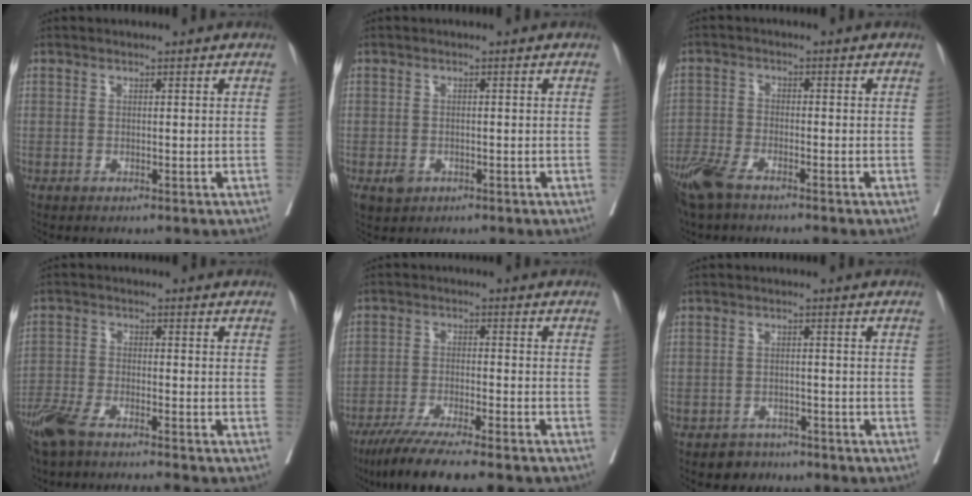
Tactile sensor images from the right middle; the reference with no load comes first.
{"total": 2.0, "force": [-0.9, 1.6, 0.9], "torque": [-0.013, 0.001, -0.006]}
{"total": 7.6, "force": [-5.9, 1.7, 4.4], "torque": [-0.092, -0.018, -0.115]}
{"total": 9.4, "force": [-7.9, 0.6, 5.0], "torque": [-0.091, -0.021, -0.142]}
{"total": 11.3, "force": [-9.3, 0.3, 6.5], "torque": [-0.097, -0.028, -0.149]}
{"total": 2.8, "force": [-2.2, 1.7, -0.2], "torque": [-0.008, 0.006, -0.032]}